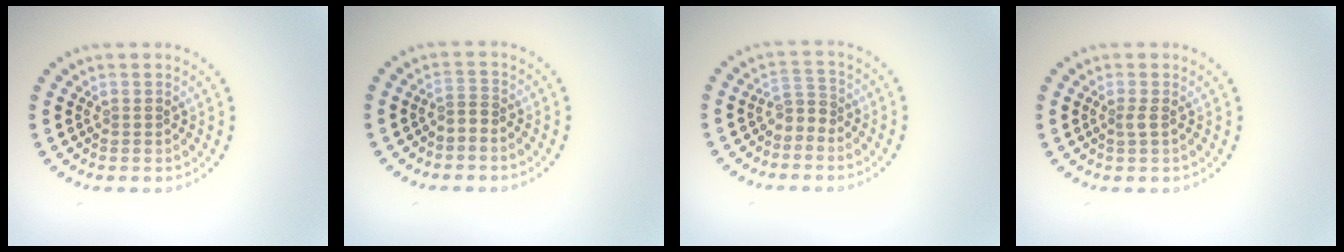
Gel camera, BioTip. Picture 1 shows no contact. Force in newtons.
{"total": 1.0, "press": 0.5, "slide": 0.8}
{"total": 1.6, "press": 1.1, "slide": 1.2}
{"total": 0.9, "press": 0.6, "slide": 0.7}